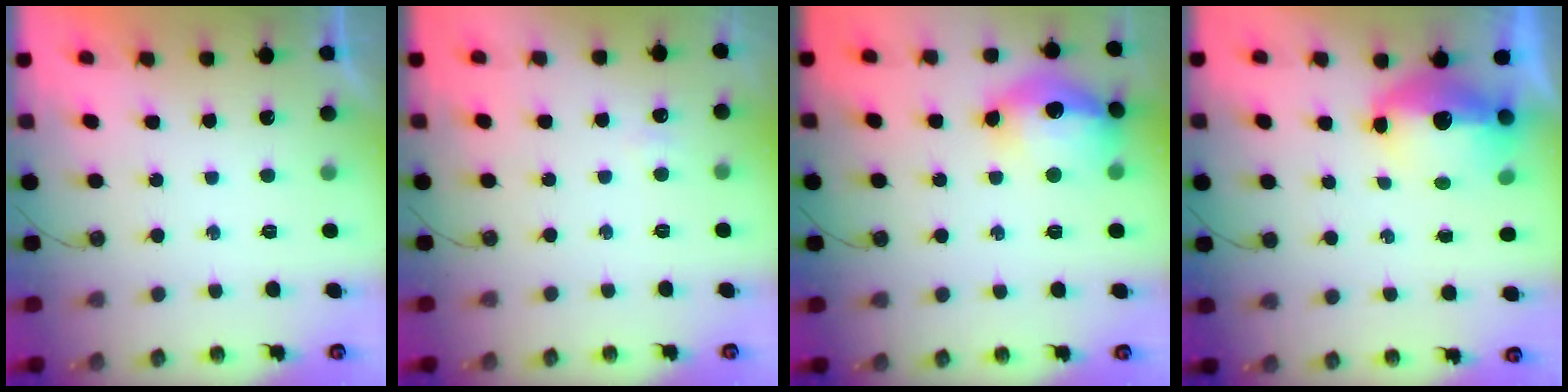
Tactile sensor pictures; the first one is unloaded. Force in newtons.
{"total": 2.9, "press": 2.5, "slide": 1.6}
{"total": 17.5, "press": 17.4, "slide": 1.5}
{"total": 12.0, "press": 11.9, "slide": 1.3}